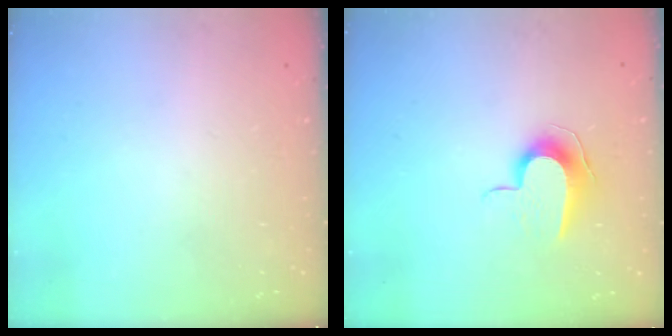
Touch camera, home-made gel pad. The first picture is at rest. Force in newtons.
{"total": 9.4, "press": 9.4, "slide": 0.5}